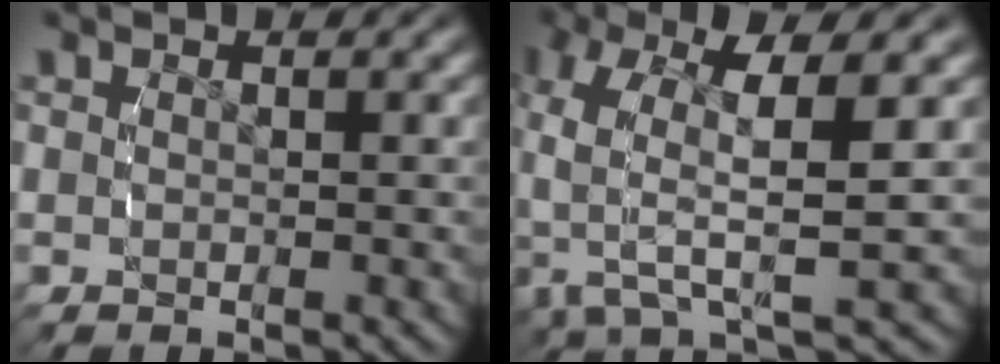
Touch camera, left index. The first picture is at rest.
{"total": 7.5, "force": [0.8, 3.3, 6.7], "torque": [-0.156, -0.015, 0.018]}